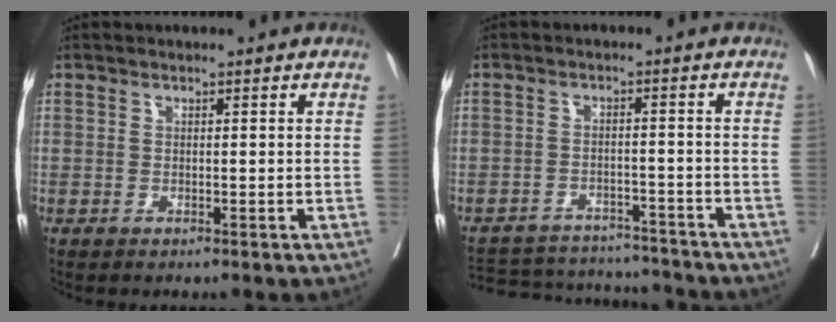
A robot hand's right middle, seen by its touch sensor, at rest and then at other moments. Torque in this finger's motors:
{"motor_torque": [-0.02, -1.23, -0.05, -0.01]}